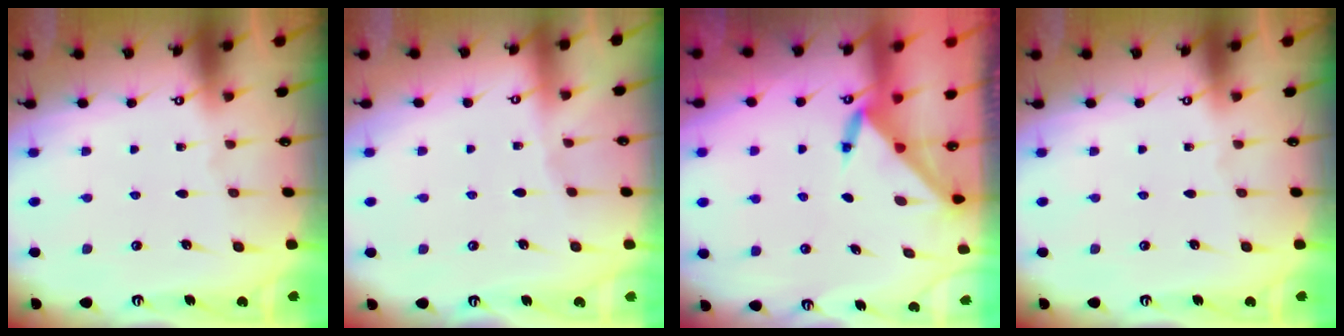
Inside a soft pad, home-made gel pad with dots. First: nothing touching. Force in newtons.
{"total": 2.4, "press": 2.3, "slide": 0.5}
{"total": 3.5, "press": 3.4, "slide": 0.3}
{"total": 0.0}